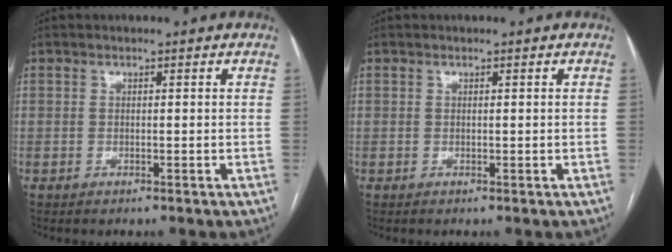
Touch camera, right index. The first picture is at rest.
{"total": 0.0}